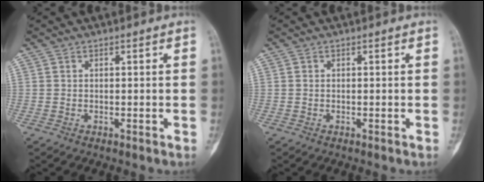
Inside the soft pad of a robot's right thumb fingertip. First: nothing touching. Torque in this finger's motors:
{"motor_torque": [0.12, 0.16, 0.08, 0.12, -0.04]}